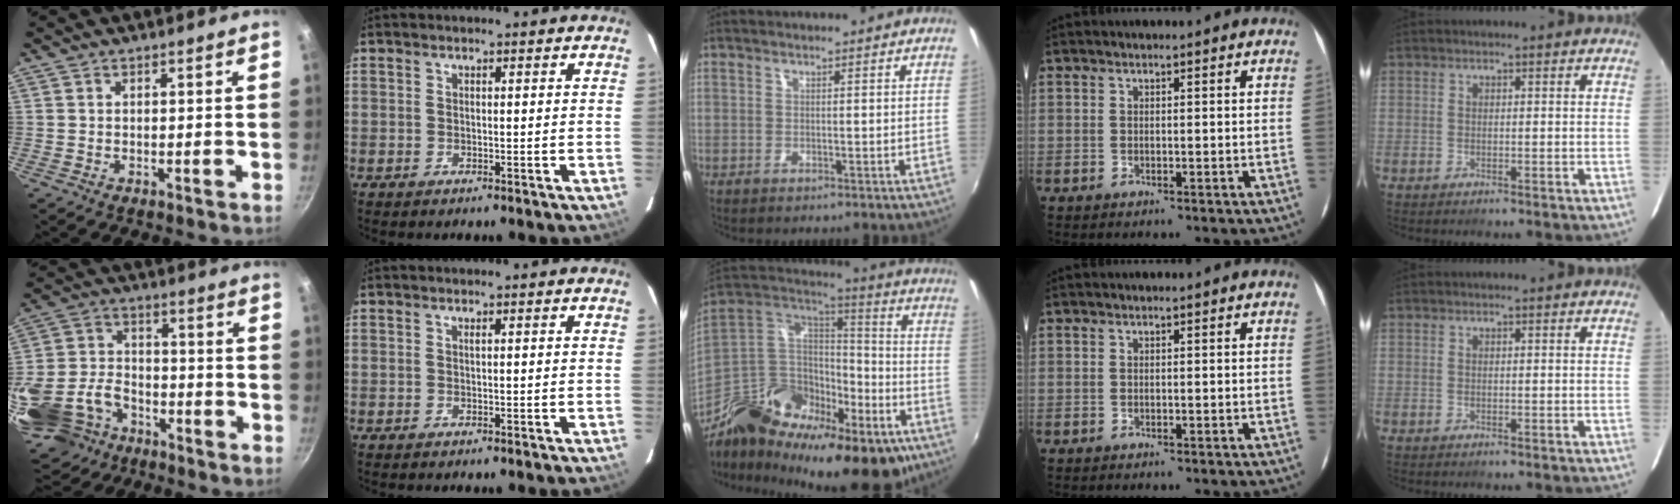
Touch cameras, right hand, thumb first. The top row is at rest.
{"thumb": {"total": 20.8, "force": [-10.8, 14.2, 10.7], "torque": [-0.224, 0.038, -0.195]}, "middle": {"total": 30.6, "force": [-18.2, 15.4, 19.2], "torque": [-0.336, 0.001, -0.272]}}